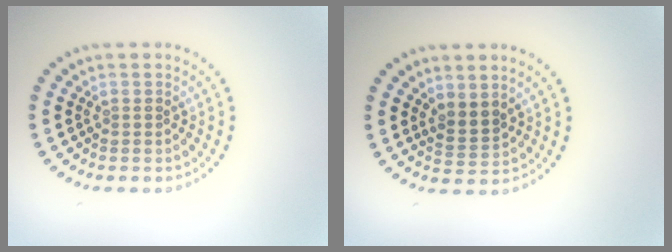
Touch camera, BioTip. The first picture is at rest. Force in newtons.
{"total": 1.9, "press": 1.5, "slide": 1.2}